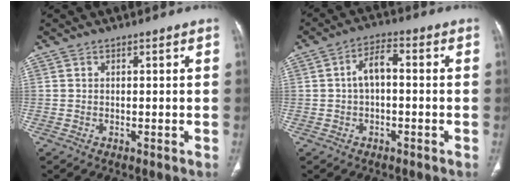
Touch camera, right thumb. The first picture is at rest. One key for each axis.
{"total": 5.2, "fx": -0.2, "fy": 2.7, "fz": 4.4, "tx": -0.075, "ty": 0.020, "tz": -0.011}